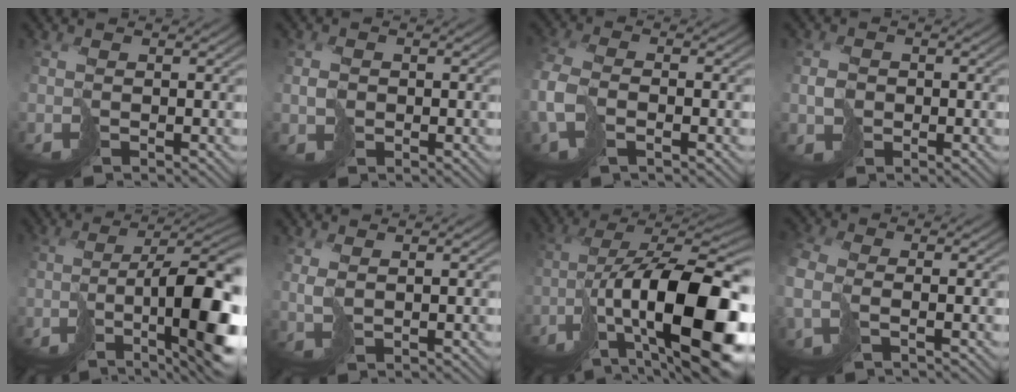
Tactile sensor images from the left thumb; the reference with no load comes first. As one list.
[{"total": 1.4, "force": [0.3, 1.3, 0.4], "torque": [-0.003, -0.002, 0.012]}, {"total": 6.9, "force": [-1.6, 4.1, 5.3], "torque": [-0.161, -0.014, -0.033]}, {"total": 1.7, "force": [0.2, 1.7, 0.3], "torque": [-0.003, -0.001, 0.008]}, {"total": 15.5, "force": [-4.5, 6.0, 13.5], "torque": [-0.211, -0.021, -0.057]}, {"total": 2.0, "force": [1.5, 0.5, 1.1], "torque": [-0.027, 0.002, 0.037]}, {"total": 18.6, "force": [-5.1, 9.2, 15.4], "torque": [-0.271, -0.025, -0.065]}, {"total": 4.9, "force": [-0.6, 2.9, 3.9], "torque": [-0.127, -0.011, -0.010]}]